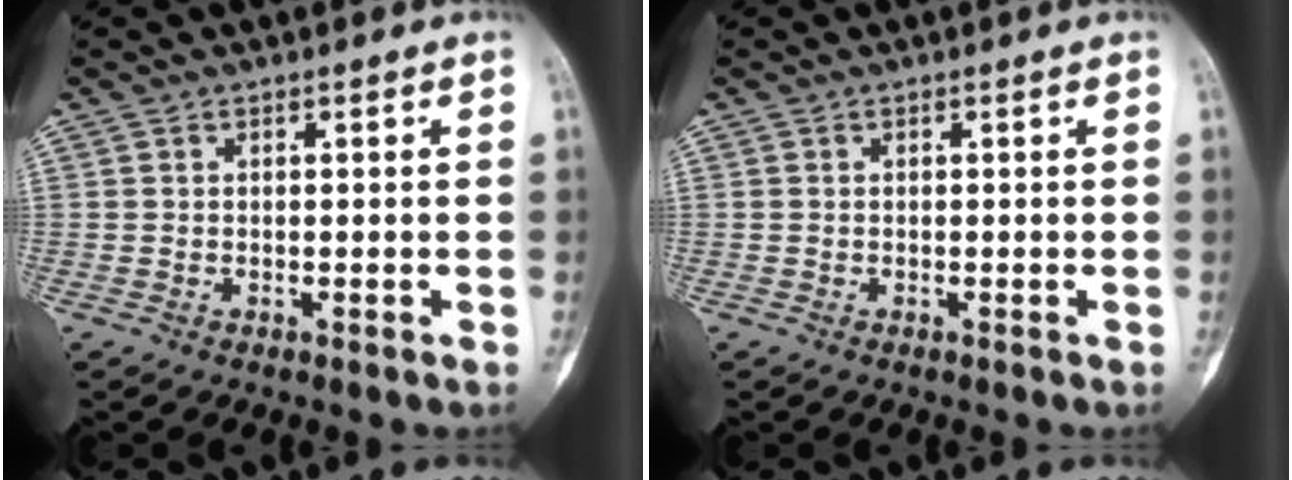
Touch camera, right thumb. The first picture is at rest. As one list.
[{"total": 0.0}]